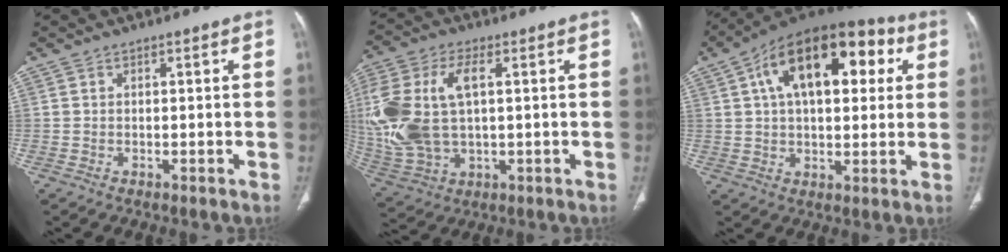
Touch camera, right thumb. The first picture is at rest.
{"total": 19.2, "force": [1.9, 10.9, 15.8], "torque": [-0.374, 0.005, 0.046]}
{"total": 22.6, "force": [7.0, 12.0, 17.8], "torque": [-0.251, 0.028, 0.101]}